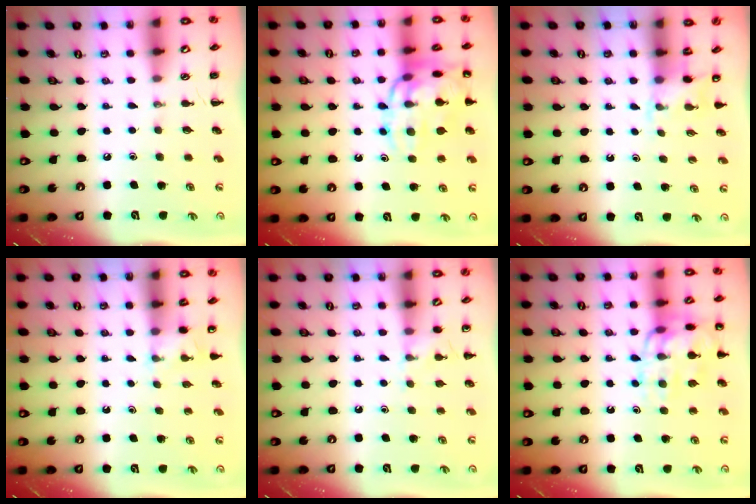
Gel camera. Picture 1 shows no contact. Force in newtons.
{"total": 16.2, "press": 16.2, "slide": 1.6}
{"total": 2.5, "press": 2.4, "slide": 0.9}
{"total": 2.2, "press": 2.2, "slide": 0.6}
{"total": 6.3, "press": 5.9, "slide": 2.1}
{"total": 15.1, "press": 15.0, "slide": 1.4}